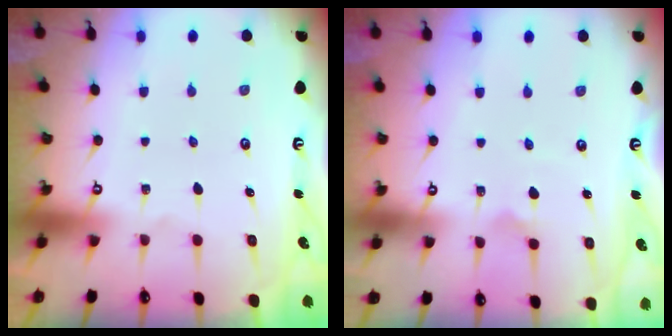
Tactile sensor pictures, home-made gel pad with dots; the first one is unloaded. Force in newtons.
{"total": 2.6, "press": 2.6, "slide": 0.3}